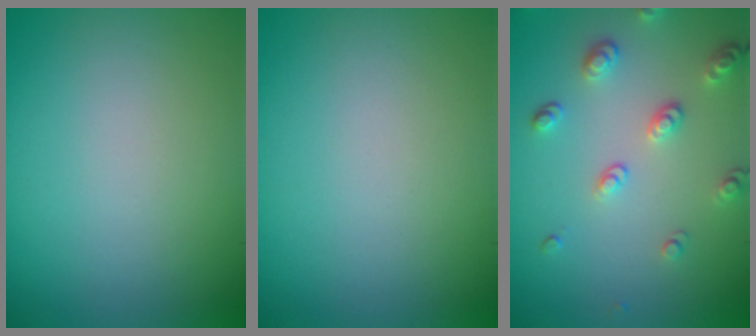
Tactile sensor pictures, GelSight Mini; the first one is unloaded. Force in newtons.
{"total": 0.0}
{"total": 2.6, "press": 2.4, "slide": 0.9}